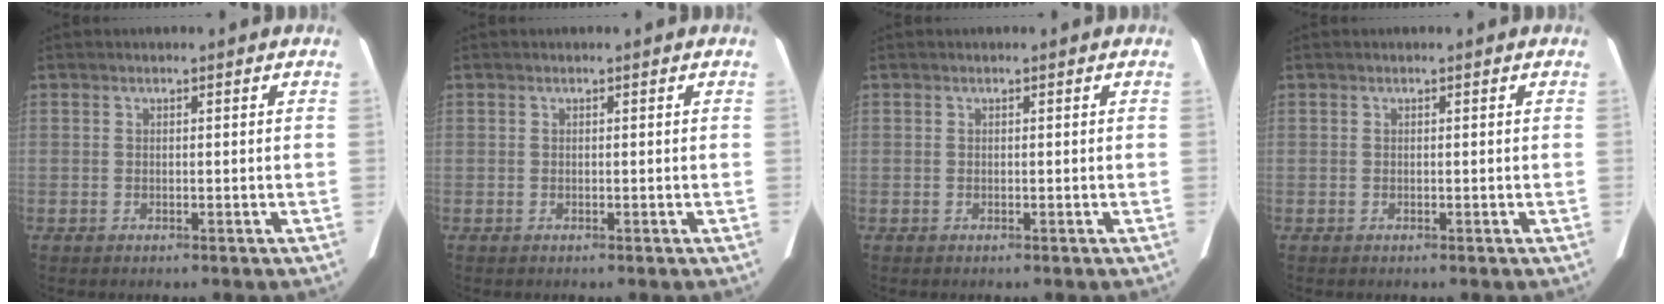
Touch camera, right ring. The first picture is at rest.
{"total": 0.0}
{"total": 0.0}
{"total": 0.0}